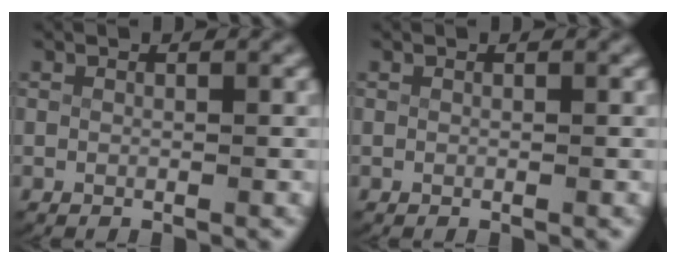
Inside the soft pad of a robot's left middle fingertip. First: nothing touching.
{"total": 0.0}